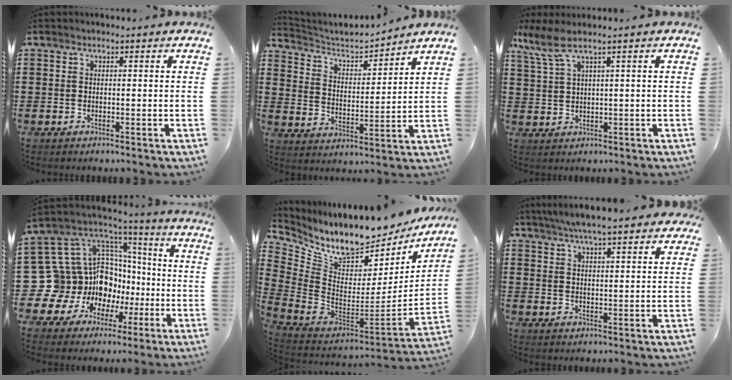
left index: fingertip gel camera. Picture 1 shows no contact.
{"total": 4.3, "force": [3.9, 1.3, 1.2], "torque": [-0.048, -0.026, 0.060]}
{"total": 3.8, "force": [1.9, 0.2, 3.3], "torque": [-0.079, -0.003, 0.030]}
{"total": 15.4, "force": [-4.3, 14.1, 4.4], "torque": [-0.141, -0.042, -0.031]}
{"total": 9.6, "force": [8.3, 2.9, 3.9], "torque": [-0.105, -0.086, 0.145]}
{"total": 5.6, "force": [5.0, 0.4, 2.4], "torque": [-0.063, -0.007, 0.090]}